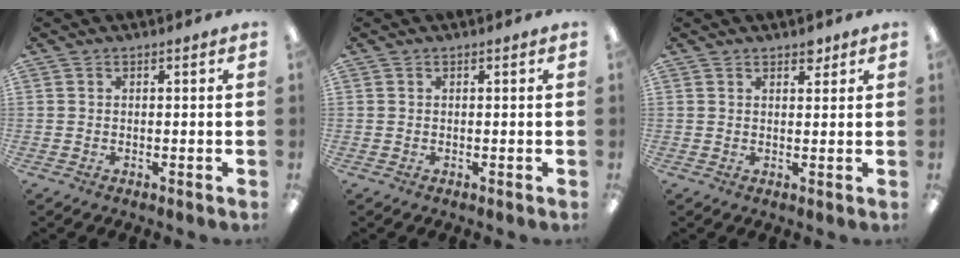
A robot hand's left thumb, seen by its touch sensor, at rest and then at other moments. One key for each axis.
{"total": 0.0}
{"total": 2.4, "fx": 2.0, "fy": 1.1, "fz": 0.9, "tx": 0.004, "ty": -0.010, "tz": 0.031}